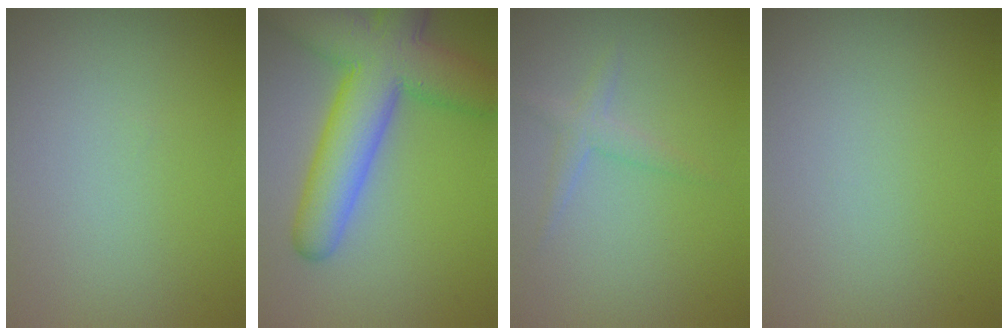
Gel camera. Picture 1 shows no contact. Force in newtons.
{"total": 10.3, "press": 10.3, "slide": 0.2}
{"total": 1.6, "press": 1.6, "slide": 0.0}
{"total": 0.0}